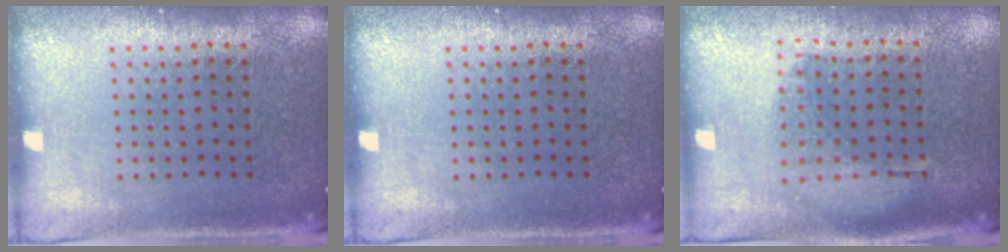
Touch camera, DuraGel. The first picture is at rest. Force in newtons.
{"total": 0.0}
{"total": 1.1, "press": 1.0, "slide": 0.4}